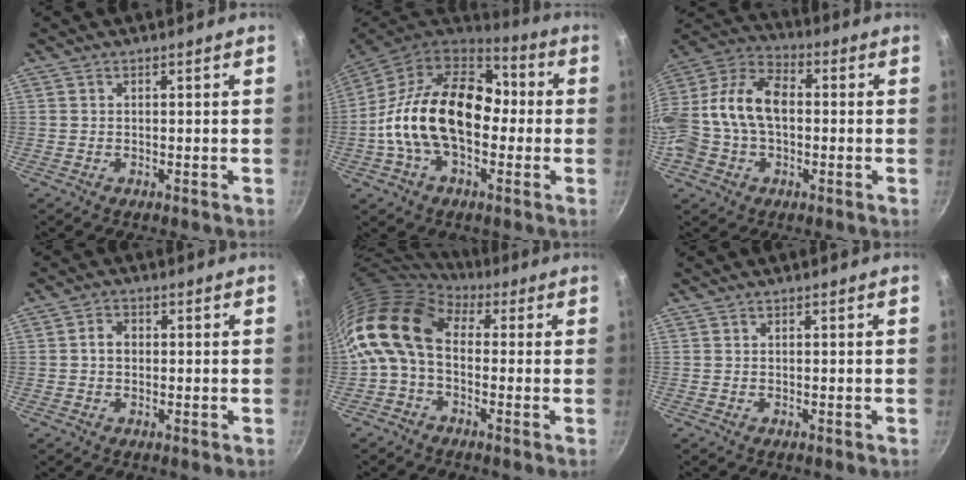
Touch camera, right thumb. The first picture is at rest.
{"total": 22.9, "force": [-1.1, 14.7, 17.5], "torque": [-0.270, 0.041, -0.036]}
{"total": 17.2, "force": [-0.4, 11.8, 12.6], "torque": [-0.225, 0.048, -0.022]}
{"total": 3.0, "force": [0.0, 2.4, 1.8], "torque": [-0.020, 0.009, -0.003]}
{"total": 13.4, "force": [1.4, 10.2, 8.6], "torque": [-0.134, 0.027, -0.002]}
{"total": 0.0}